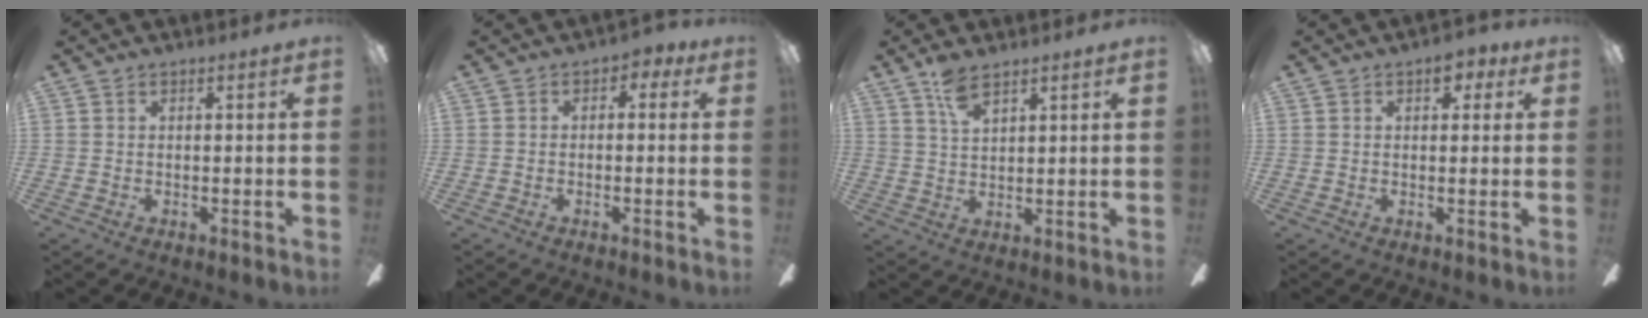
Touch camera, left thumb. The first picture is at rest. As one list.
[{"total": 2.1, "force": [-0.8, 1.7, 1.0], "torque": [-0.010, 0.010, -0.020]}, {"total": 5.5, "force": [4.0, 1.8, 3.3], "torque": [-0.067, -0.011, 0.072]}, {"total": 4.1, "force": [2.0, 2.3, 2.7], "torque": [-0.024, -0.003, 0.029]}]